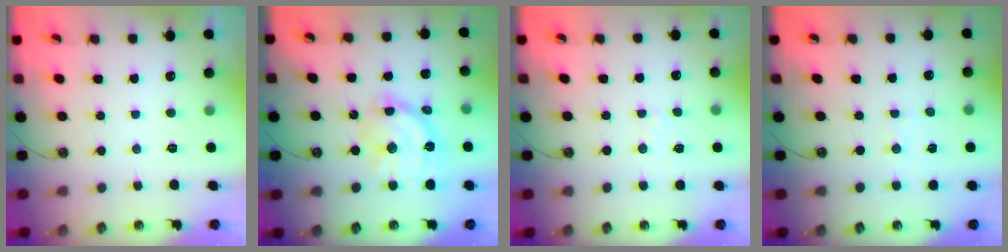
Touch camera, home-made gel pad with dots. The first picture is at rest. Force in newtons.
{"total": 16.0, "press": 16.0, "slide": 1.2}
{"total": 5.3, "press": 5.3, "slide": 0.6}
{"total": 2.3, "press": 2.3, "slide": 0.3}